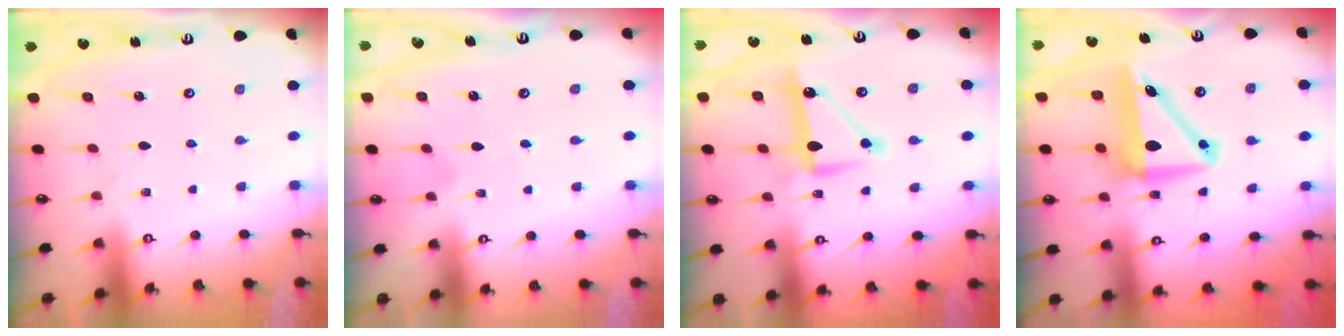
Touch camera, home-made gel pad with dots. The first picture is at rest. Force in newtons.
{"total": 2.8, "press": 2.8, "slide": 0.1}
{"total": 10.3, "press": 10.3, "slide": 0.5}
{"total": 10.3, "press": 10.1, "slide": 2.1}